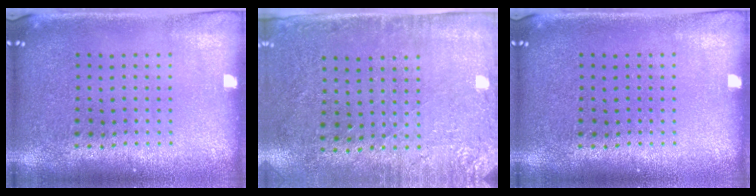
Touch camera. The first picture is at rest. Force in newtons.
{"total": 2.8, "press": 2.3, "slide": 1.6}
{"total": 0.0}